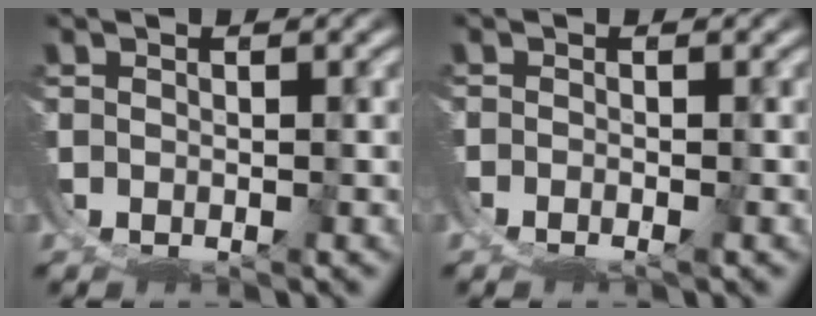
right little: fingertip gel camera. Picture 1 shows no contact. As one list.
[{"total": 2.7, "force": [-1.9, 1.3, 1.4], "torque": [-0.019, -0.011, -0.027]}]